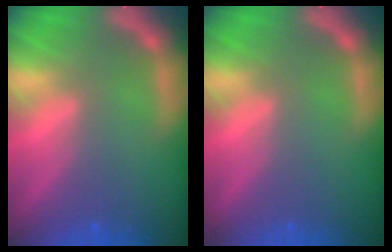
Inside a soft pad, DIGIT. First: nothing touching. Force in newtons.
{"total": 0.0}